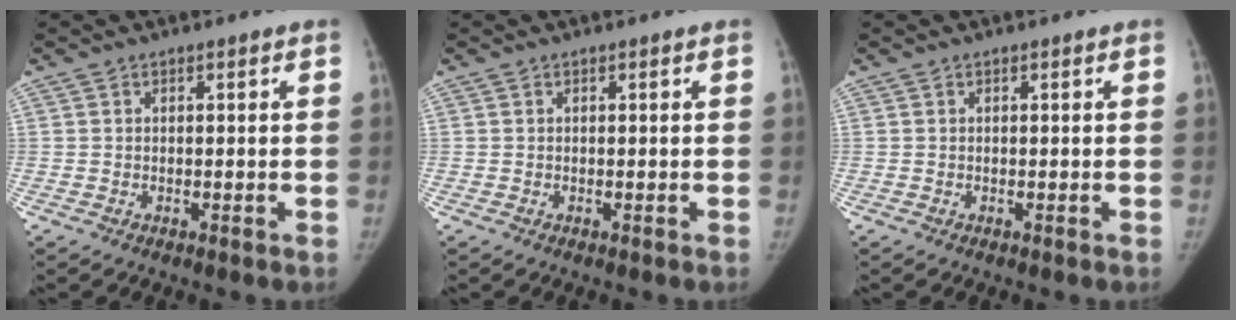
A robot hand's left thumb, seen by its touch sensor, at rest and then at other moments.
{"total": 0.0}
{"total": 0.0}